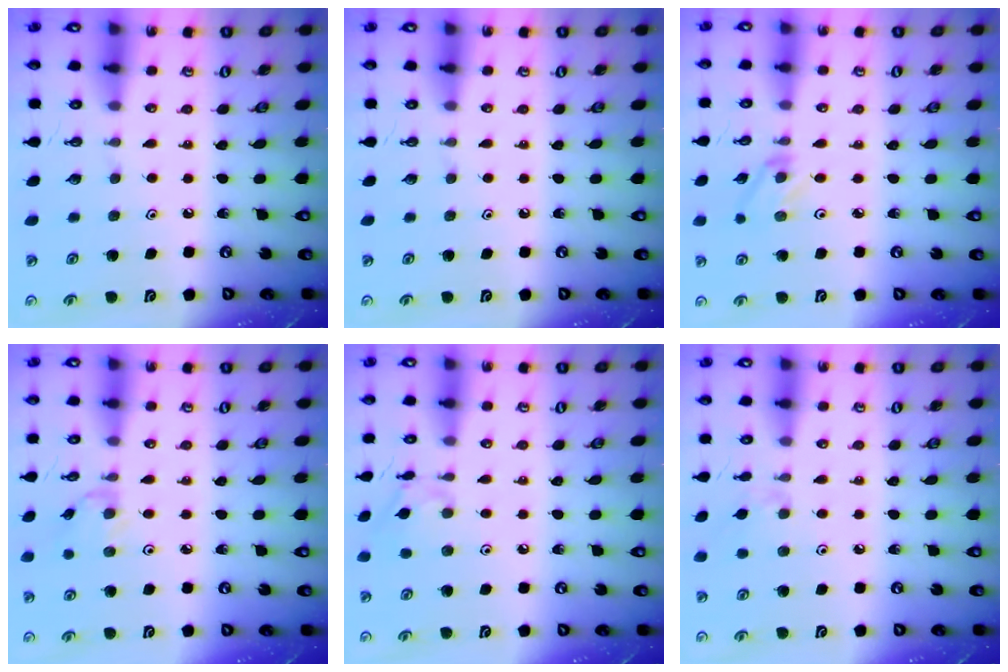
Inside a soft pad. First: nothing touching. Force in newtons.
{"total": 0.0}
{"total": 2.6, "press": 2.6, "slide": 0.4}
{"total": 0.7, "press": 0.7, "slide": 0.2}
{"total": 6.2, "press": 6.2, "slide": 0.4}
{"total": 1.5, "press": 1.4, "slide": 0.4}